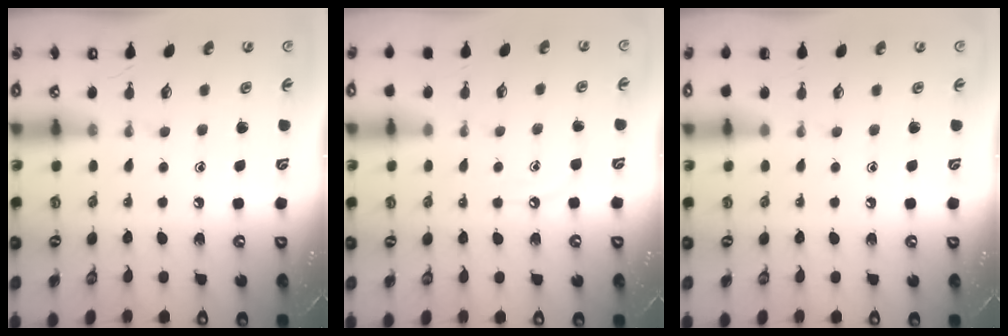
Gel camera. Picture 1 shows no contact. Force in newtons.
{"total": 4.0, "press": 3.9, "slide": 0.6}
{"total": 0.0}